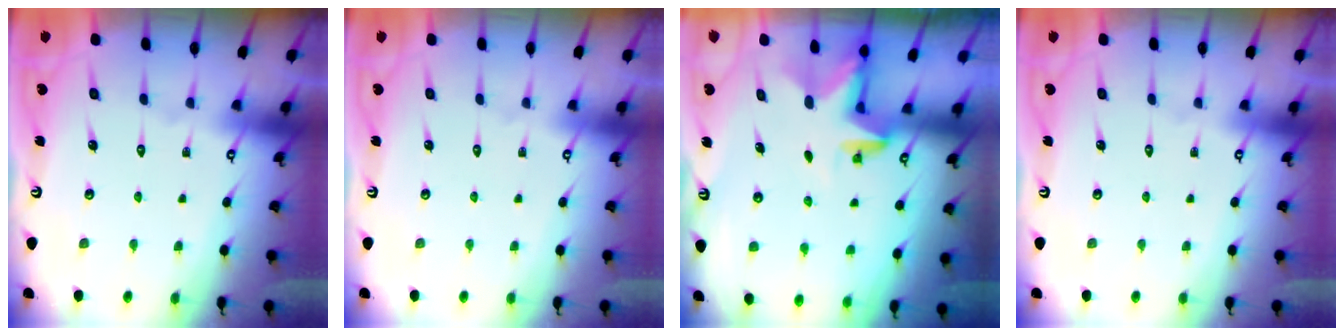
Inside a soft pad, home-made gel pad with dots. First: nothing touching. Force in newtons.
{"total": 0.0}
{"total": 2.9, "press": 2.9, "slide": 0.2}
{"total": 0.0}